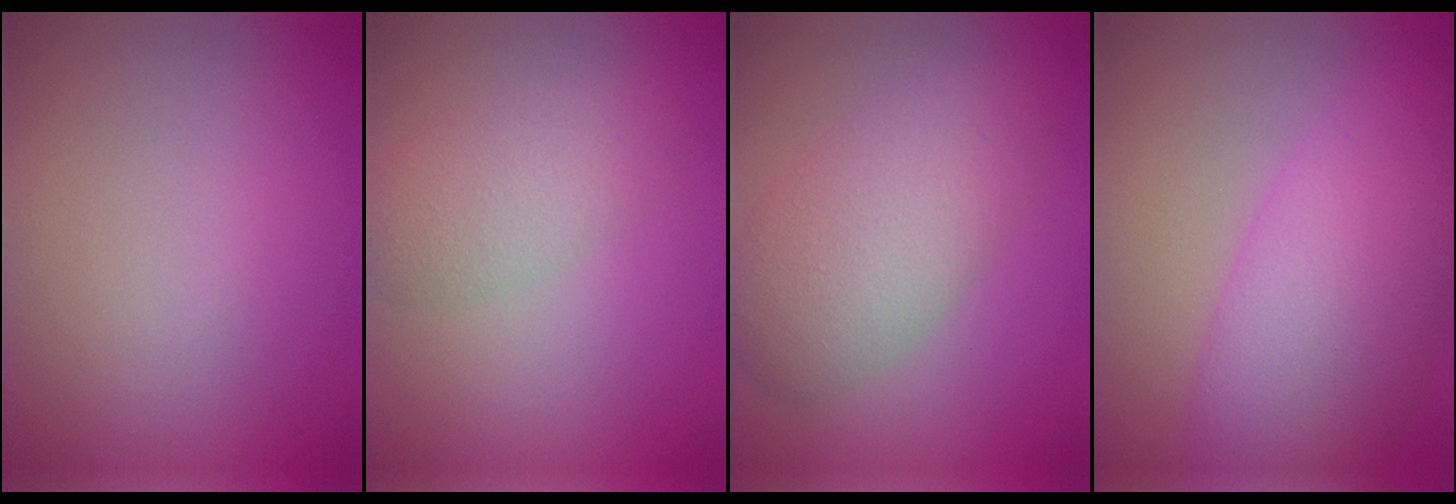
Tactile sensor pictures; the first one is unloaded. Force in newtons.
{"total": 2.3, "press": 2.3, "slide": 0.2}
{"total": 6.0, "press": 6.0, "slide": 0.1}
{"total": 8.0, "press": 8.0, "slide": 0.1}